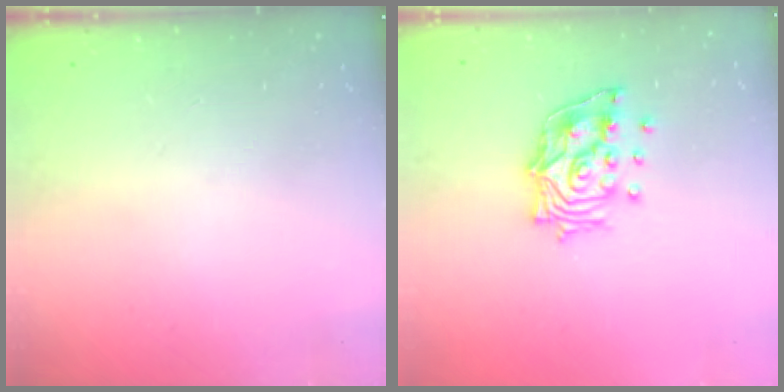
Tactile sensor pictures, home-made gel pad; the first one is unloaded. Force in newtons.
{"total": 14.2, "press": 14.1, "slide": 2.0}